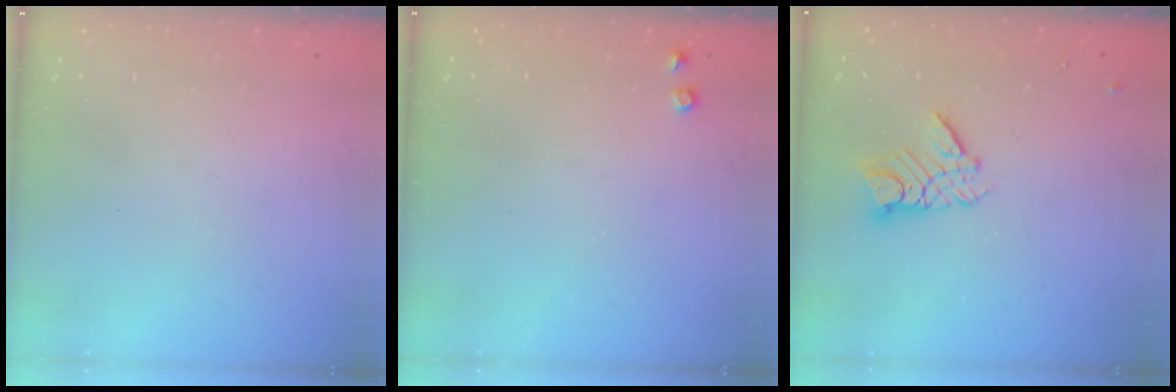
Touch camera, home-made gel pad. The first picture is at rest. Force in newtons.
{"total": 5.7, "press": 5.6, "slide": 0.6}
{"total": 9.6, "press": 9.5, "slide": 0.8}